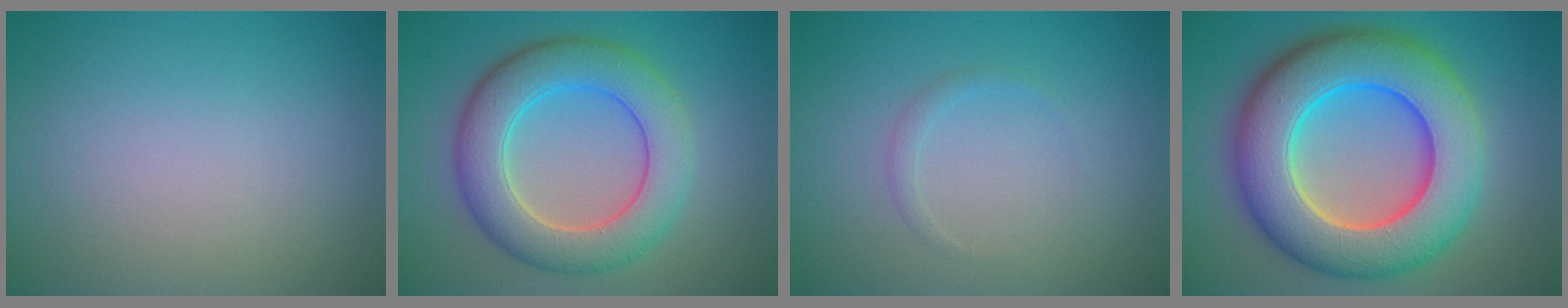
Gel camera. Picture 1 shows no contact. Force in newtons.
{"total": 7.3, "press": 7.3, "slide": 0.1}
{"total": 0.8, "press": 0.8, "slide": 0.1}
{"total": 12.6, "press": 12.5, "slide": 0.5}